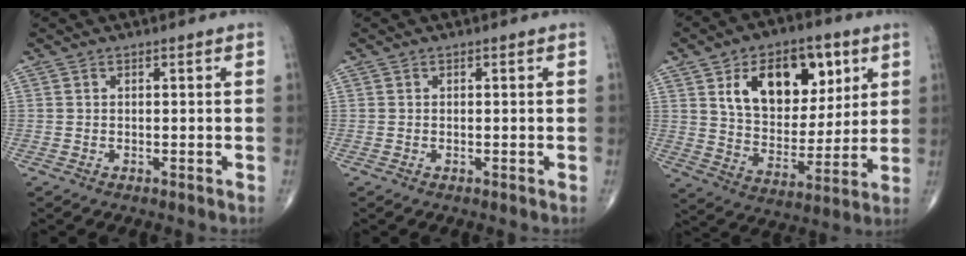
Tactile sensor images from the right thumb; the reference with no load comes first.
{"total": 0.0}
{"total": 19.4, "force": [7.7, 11.9, 13.4], "torque": [-0.154, -0.026, 0.132]}